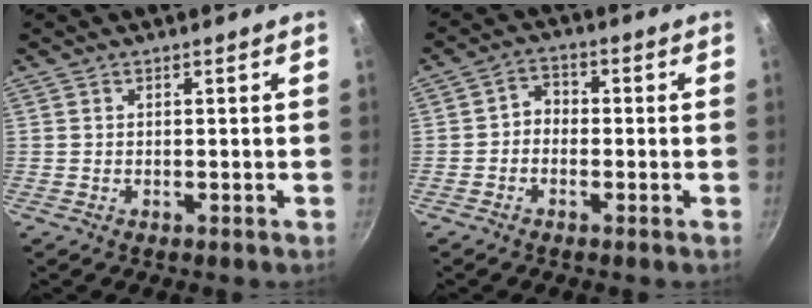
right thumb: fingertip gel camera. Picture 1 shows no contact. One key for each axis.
{"total": 3.3, "fx": -0.9, "fy": 2.7, "fz": 1.7, "tx": -0.014, "ty": 0.018, "tz": -0.027}